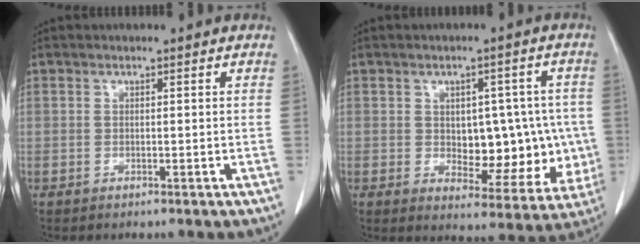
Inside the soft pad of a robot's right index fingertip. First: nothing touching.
{"total": 11.4, "force": [-0.2, 6.5, 9.4], "torque": [-0.100, 0.018, 0.019]}